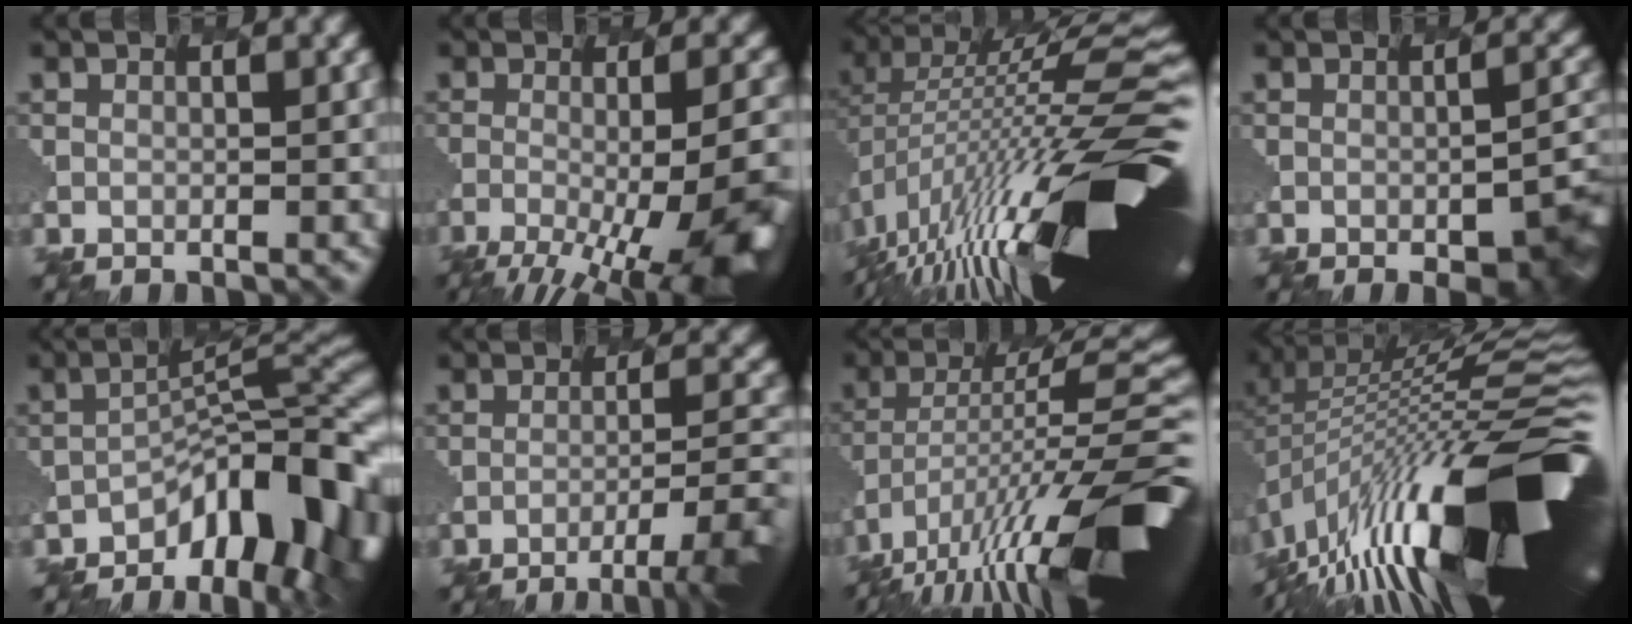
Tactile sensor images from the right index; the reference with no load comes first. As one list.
[{"total": 13.1, "force": [-6.3, 4.4, 10.6], "torque": [-0.126, -0.026, -0.076]}, {"total": 16.5, "force": [-3.6, 4.5, 15.5], "torque": [-0.259, 0.000, -0.062]}, {"total": 5.5, "force": [-2.4, 1.6, 4.6], "torque": [-0.063, -0.014, -0.021]}, {"total": 11.6, "force": [-5.5, 4.8, 9.1], "torque": [-0.119, -0.005, -0.090]}, {"total": 7.7, "force": [-4.6, 1.7, 5.9], "torque": [-0.093, -0.013, -0.052]}, {"total": 14.8, "force": [-6.4, 4.3, 12.6], "torque": [-0.227, 0.002, -0.113]}, {"total": 17.9, "force": [-4.8, 5.5, 16.4], "torque": [-0.249, -0.005, -0.081]}]